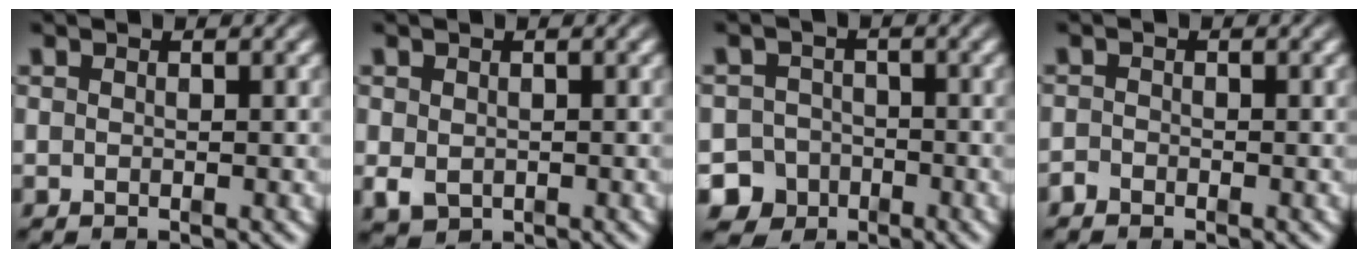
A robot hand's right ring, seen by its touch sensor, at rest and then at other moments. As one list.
[{"total": 2.0, "force": [-0.7, 1.5, 1.1], "torque": [-0.031, -0.023, 0.004]}, {"total": 9.6, "force": [-4.9, 8.1, 1.9], "torque": [-0.037, -0.038, -0.083]}, {"total": 1.1, "force": [-1.1, 0.2, -0.1], "torque": [0.003, -0.011, -0.018]}]